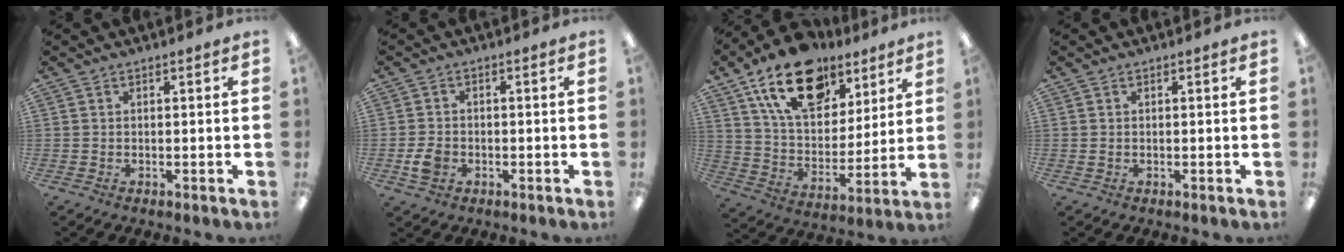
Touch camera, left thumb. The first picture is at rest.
{"total": 3.9, "force": [-1.3, 2.8, 2.3], "torque": [-0.043, 0.006, -0.022]}
{"total": 20.3, "force": [12.3, 11.8, 11.0], "torque": [-0.184, -0.058, 0.220]}
{"total": 0.6, "force": [0.2, 0.3, 0.4], "torque": [-0.009, 0.003, 0.002]}